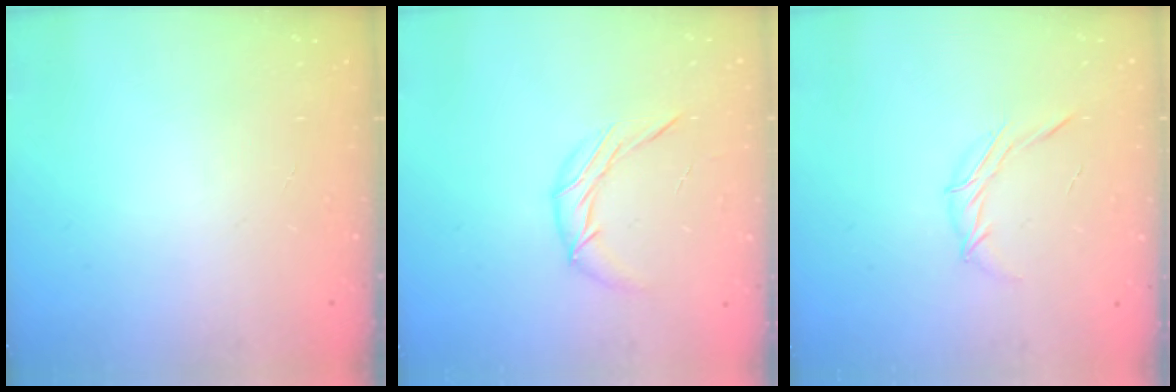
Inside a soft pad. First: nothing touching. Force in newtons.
{"total": 7.9, "press": 7.9, "slide": 0.2}
{"total": 5.5, "press": 5.4, "slide": 1.2}